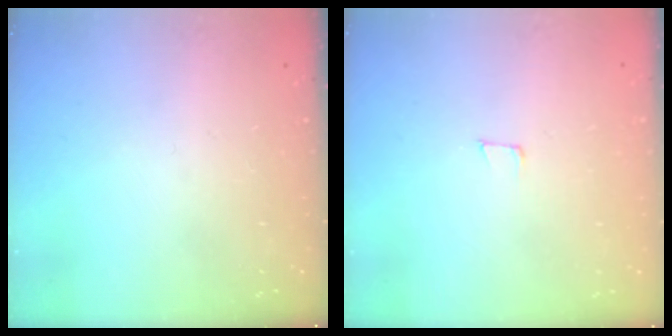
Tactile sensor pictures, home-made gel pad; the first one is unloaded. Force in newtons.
{"total": 3.8, "press": 3.7, "slide": 1.0}